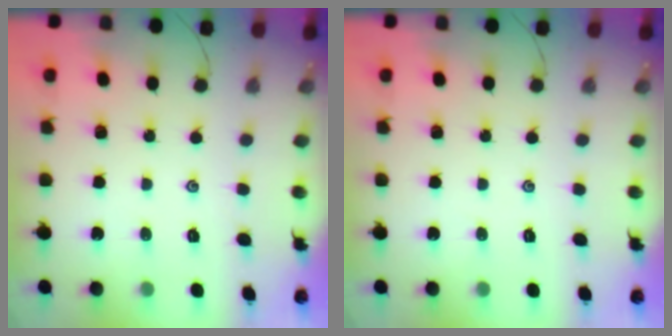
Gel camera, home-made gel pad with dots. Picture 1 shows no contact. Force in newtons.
{"total": 0.0}